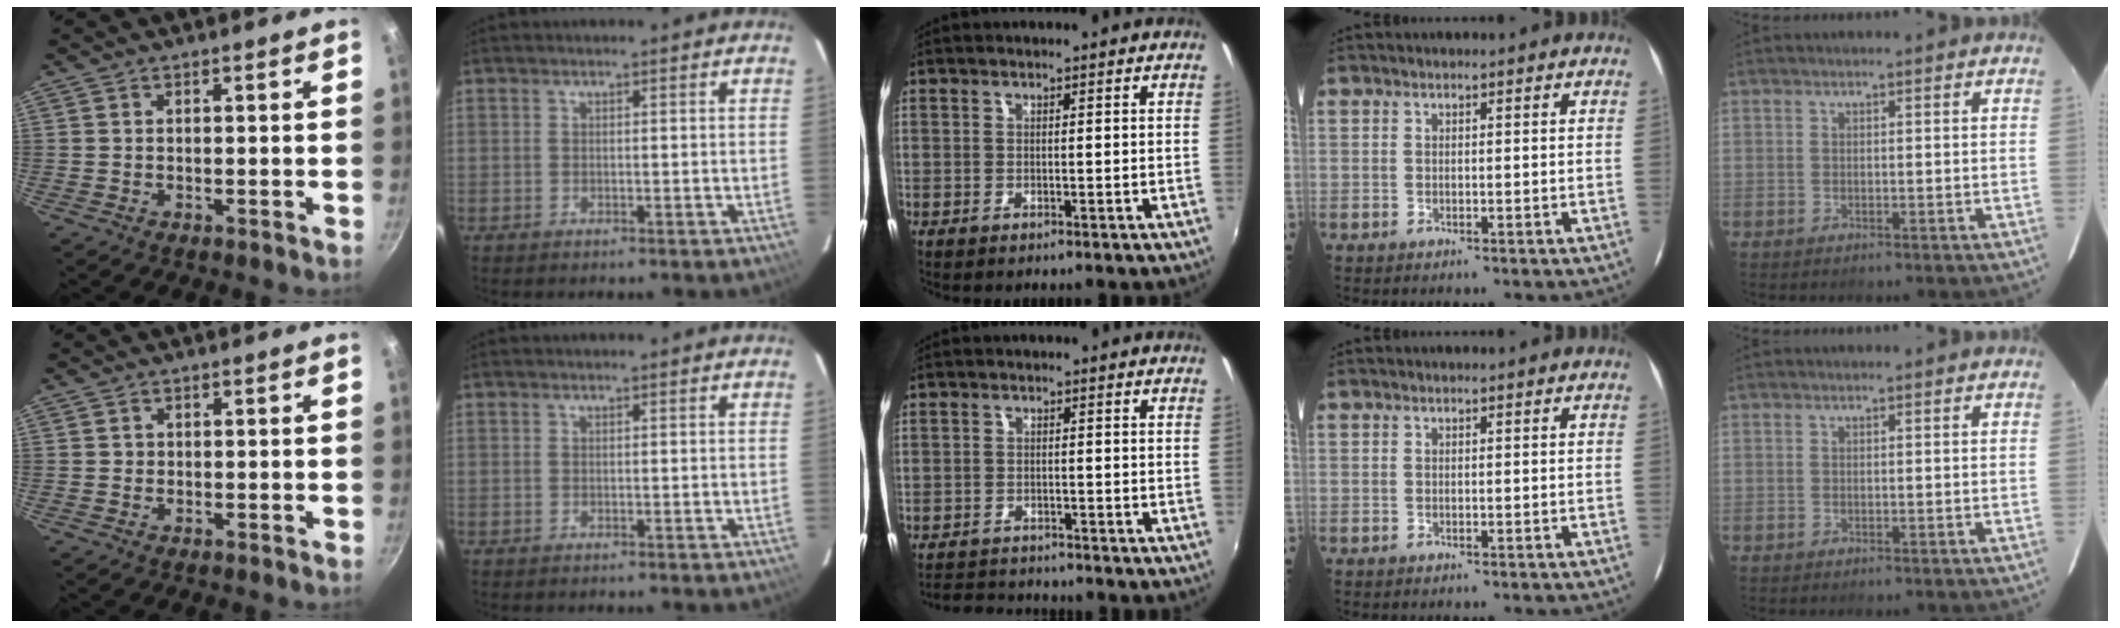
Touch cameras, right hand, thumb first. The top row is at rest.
{"thumb": {"total": 0.6, "force": [0.0, 0.6, 0.0], "torque": [0.004, 0.001, -0.001]}, "middle": {"total": 4.6, "force": [-4.4, 1.4, 0.2], "torque": [-0.021, 0.011, -0.076]}}